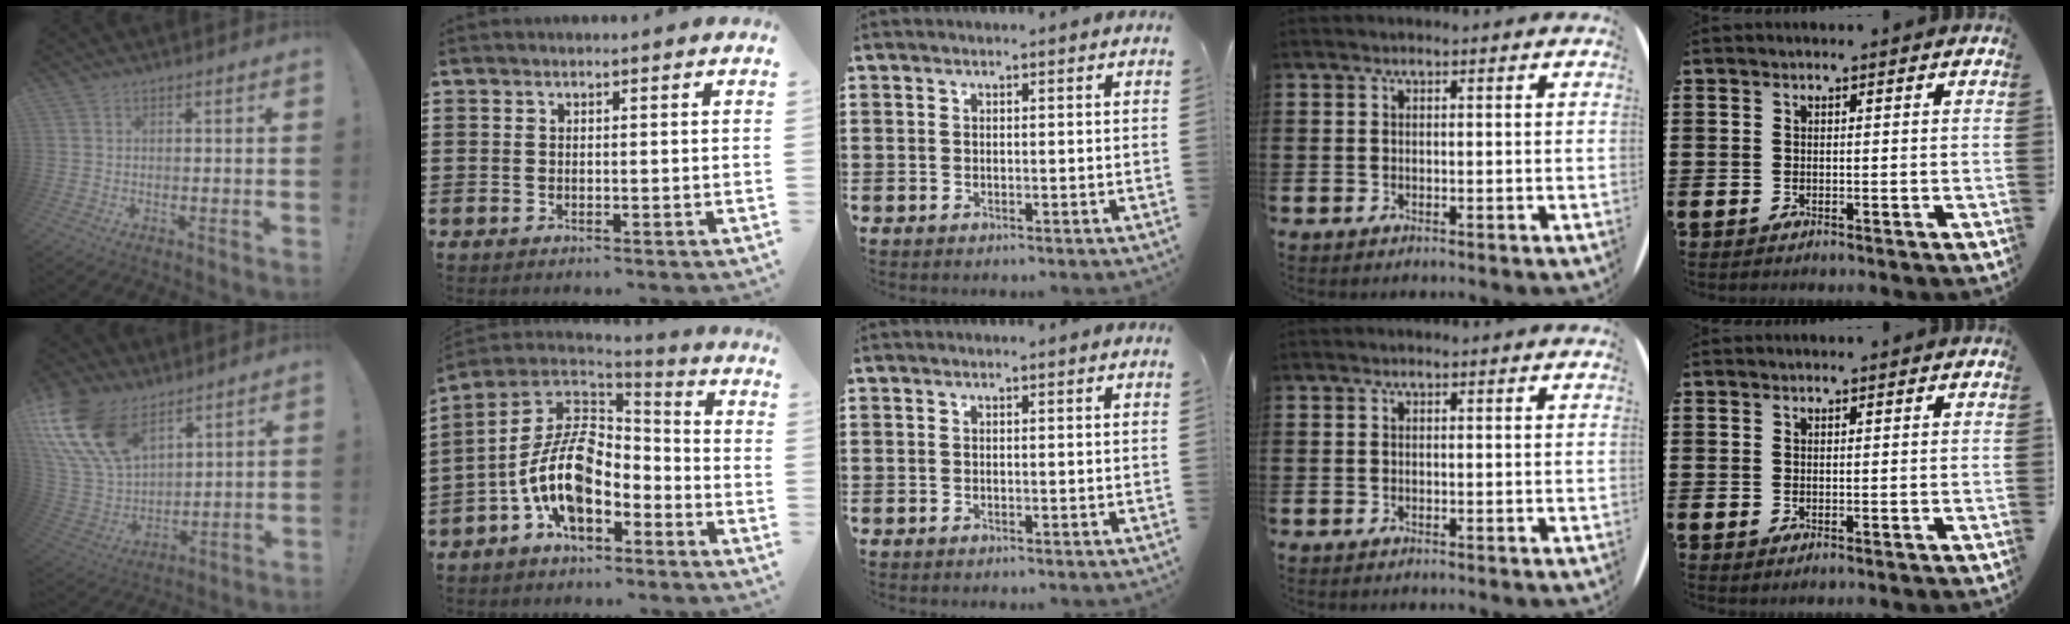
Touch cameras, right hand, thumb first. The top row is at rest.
{"thumb": {"total": 20.2, "force": [11.9, 11.4, 11.8], "torque": [-0.257, -0.067, 0.224]}, "index": {"total": 13.4, "force": [-3.8, 7.1, 10.8], "torque": [-0.248, -0.001, -0.081]}}